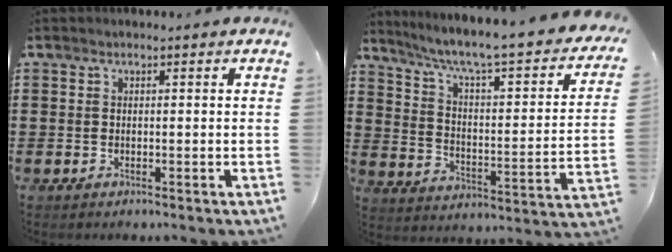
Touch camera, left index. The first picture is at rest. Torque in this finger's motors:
{"motor_torque": [2.14, 0.00, 0.85, 0.20]}